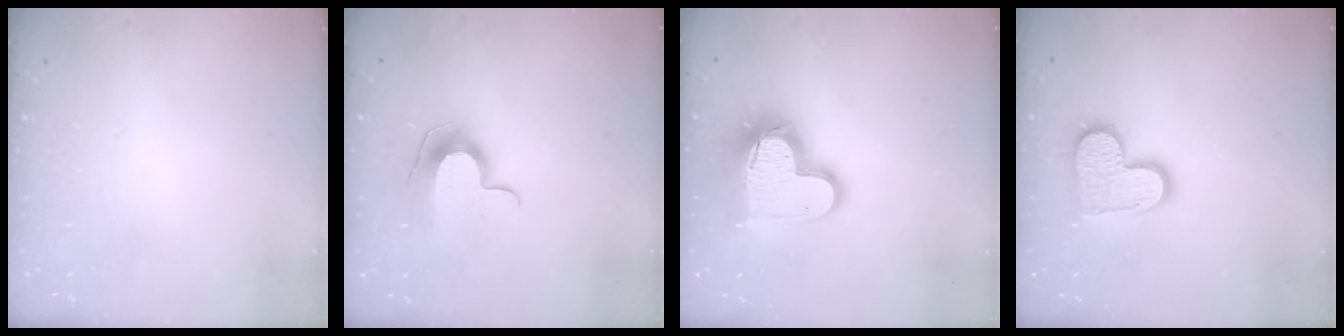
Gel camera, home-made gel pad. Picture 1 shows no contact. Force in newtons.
{"total": 9.8, "press": 9.8, "slide": 0.7}
{"total": 16.6, "press": 16.5, "slide": 1.5}
{"total": 12.4, "press": 12.4, "slide": 0.8}